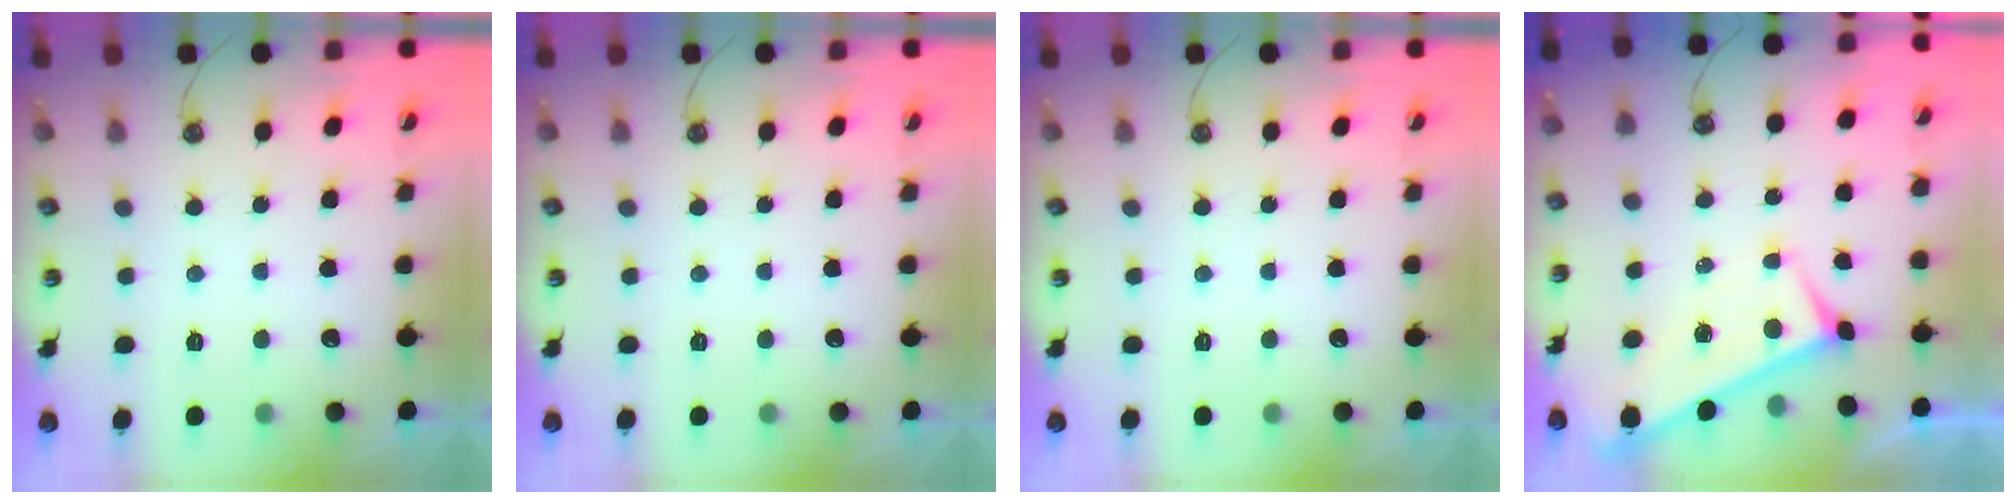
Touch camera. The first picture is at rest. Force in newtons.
{"total": 0.0}
{"total": 0.0}
{"total": 0.0}